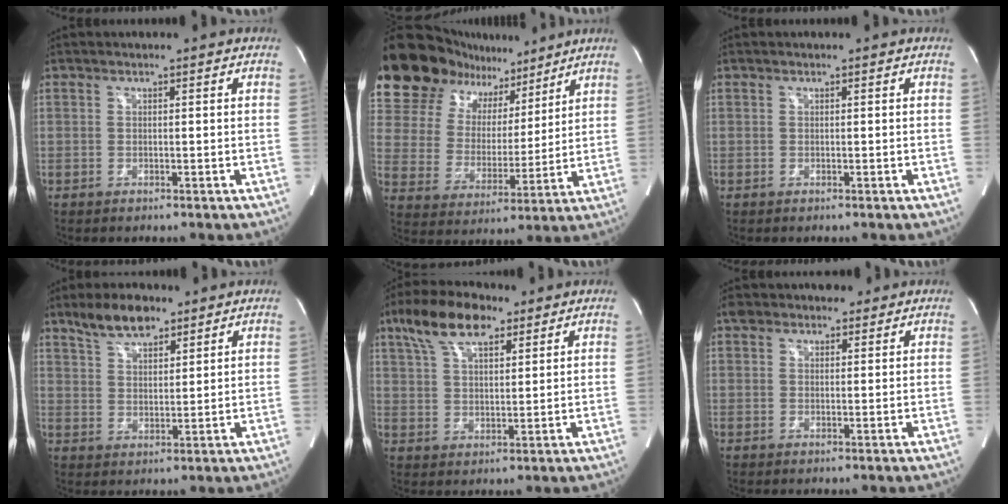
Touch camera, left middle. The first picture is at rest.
{"total": 19.9, "force": [15.6, 10.1, 7.2], "torque": [-0.143, 0.054, 0.262]}
{"total": 0.0}
{"total": 7.4, "force": [5.6, 2.7, 3.9], "torque": [-0.075, 0.008, 0.108]}
{"total": 10.5, "force": [6.7, 4.0, 7.0], "torque": [-0.139, 0.024, 0.125]}
{"total": 3.9, "force": [2.9, 2.3, 1.0], "torque": [-0.016, 0.020, 0.045]}